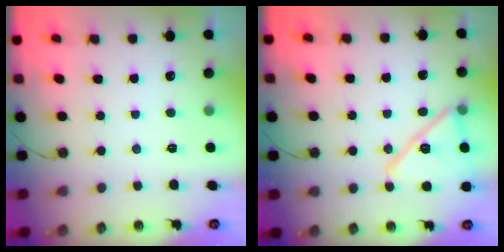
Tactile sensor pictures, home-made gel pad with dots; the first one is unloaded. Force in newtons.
{"total": 16.1, "press": 16.0, "slide": 2.4}